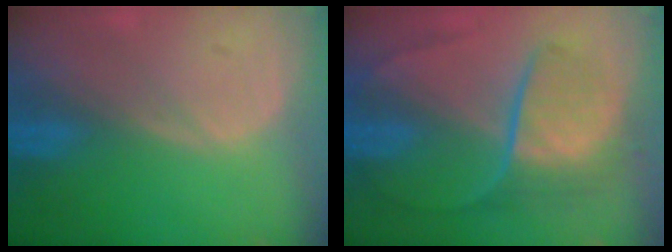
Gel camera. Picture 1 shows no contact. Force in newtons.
{"total": 7.8, "press": 7.5, "slide": 2.4}